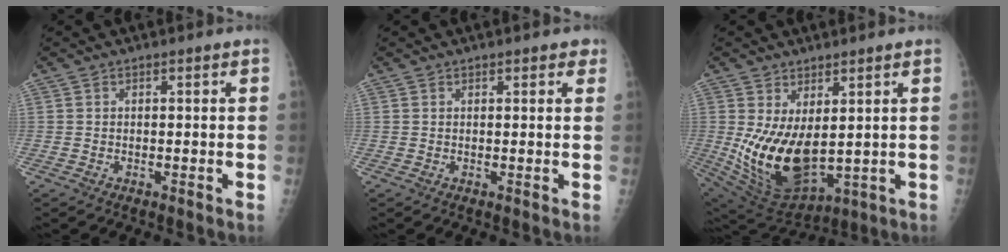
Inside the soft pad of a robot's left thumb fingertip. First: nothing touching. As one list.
[{"total": 1.8, "force": [1.2, 0.9, 0.9], "torque": [0.006, -0.003, 0.009]}, {"total": 13.9, "force": [1.3, 7.3, 11.7], "torque": [-0.202, -0.033, 0.055]}]